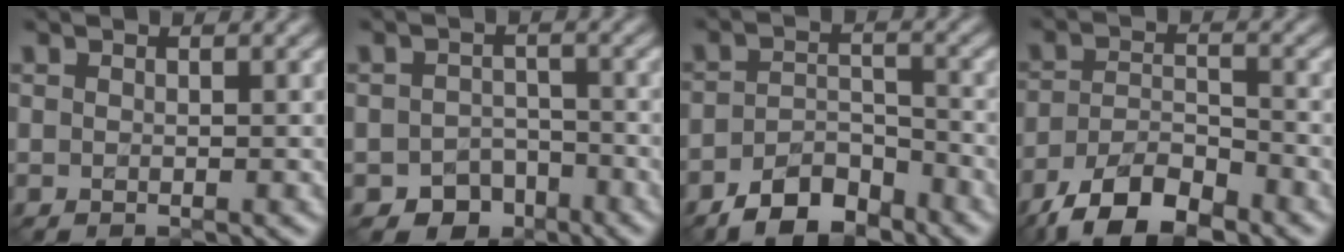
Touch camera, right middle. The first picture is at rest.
{"total": 3.7, "force": [-2.5, 2.7, 0.6], "torque": [0.002, 0.003, -0.037]}
{"total": 4.9, "force": [-3.7, 2.1, 2.4], "torque": [-0.039, 0.002, -0.069]}
{"total": 7.5, "force": [-5.5, 2.9, 4.1], "torque": [-0.076, -0.005, -0.109]}